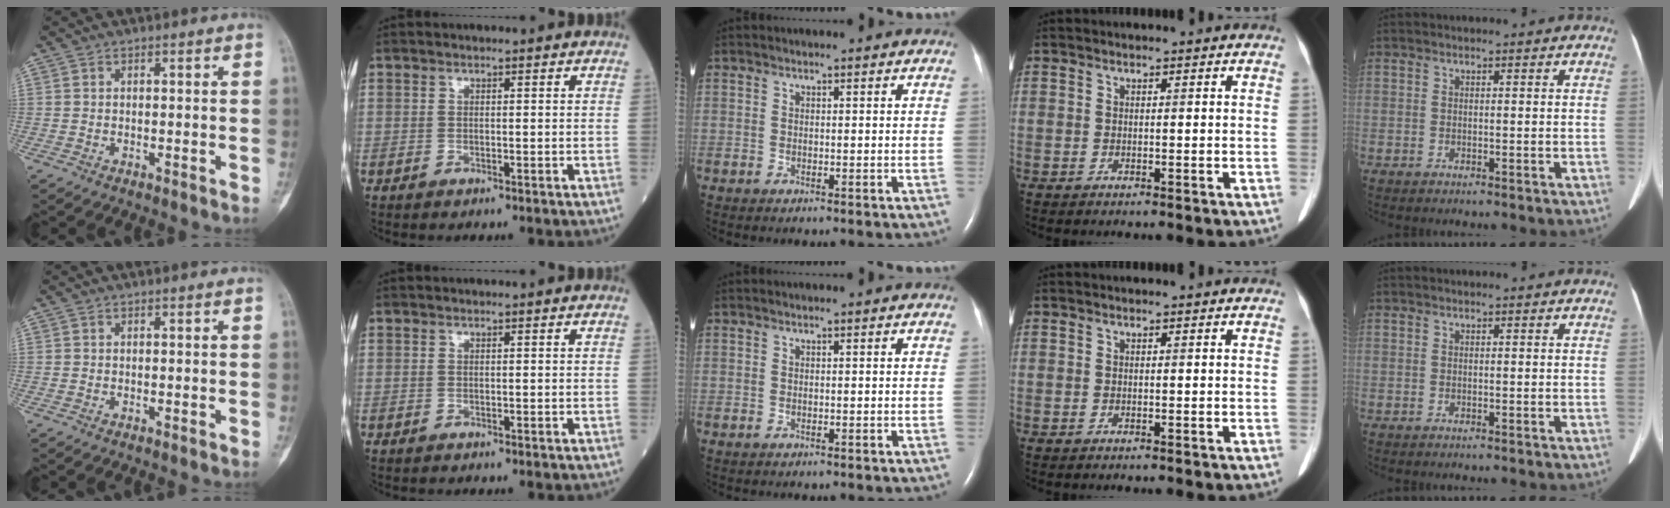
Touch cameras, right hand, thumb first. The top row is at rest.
{}